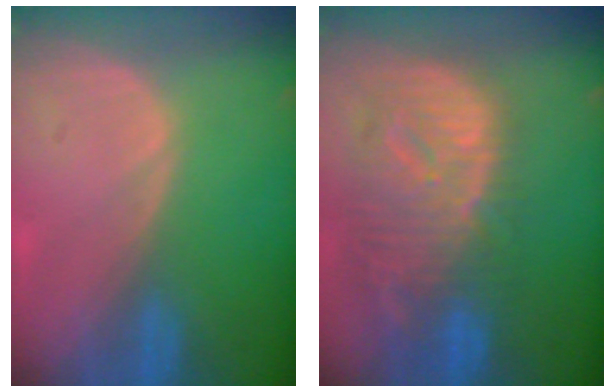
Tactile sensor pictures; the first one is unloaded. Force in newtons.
{"total": 12.5, "press": 10.8, "slide": 6.3}